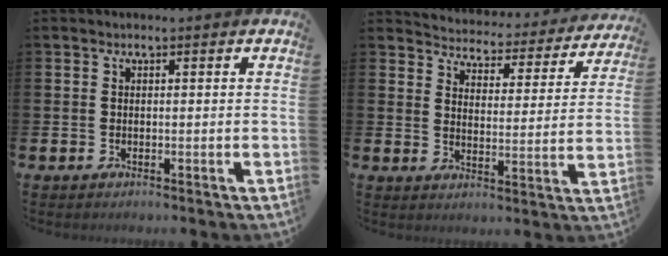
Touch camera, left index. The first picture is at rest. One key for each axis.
{"total": 3.8, "fx": 3.7, "fy": 1.0, "fz": 0.4, "tx": -0.024, "ty": -0.040, "tz": 0.055}